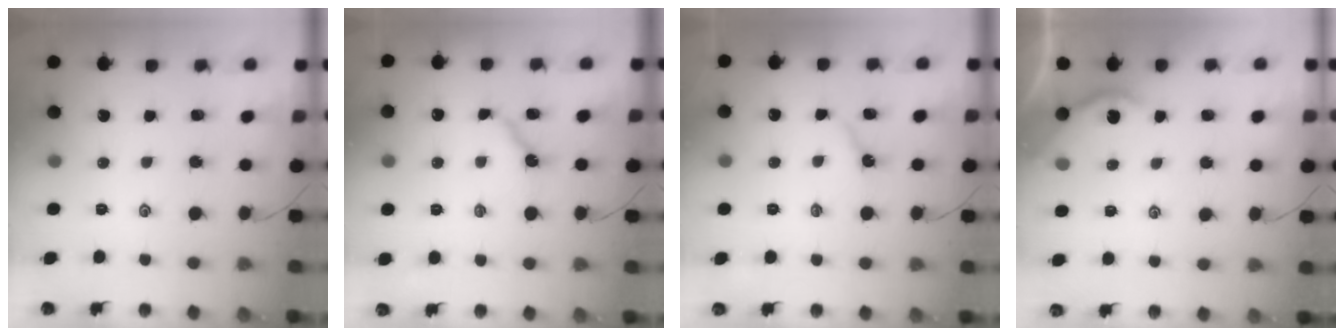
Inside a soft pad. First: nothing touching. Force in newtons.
{"total": 7.4, "press": 7.3, "slide": 0.7}
{"total": 3.0, "press": 3.0, "slide": 0.4}
{"total": 1.8, "press": 1.8, "slide": 0.1}